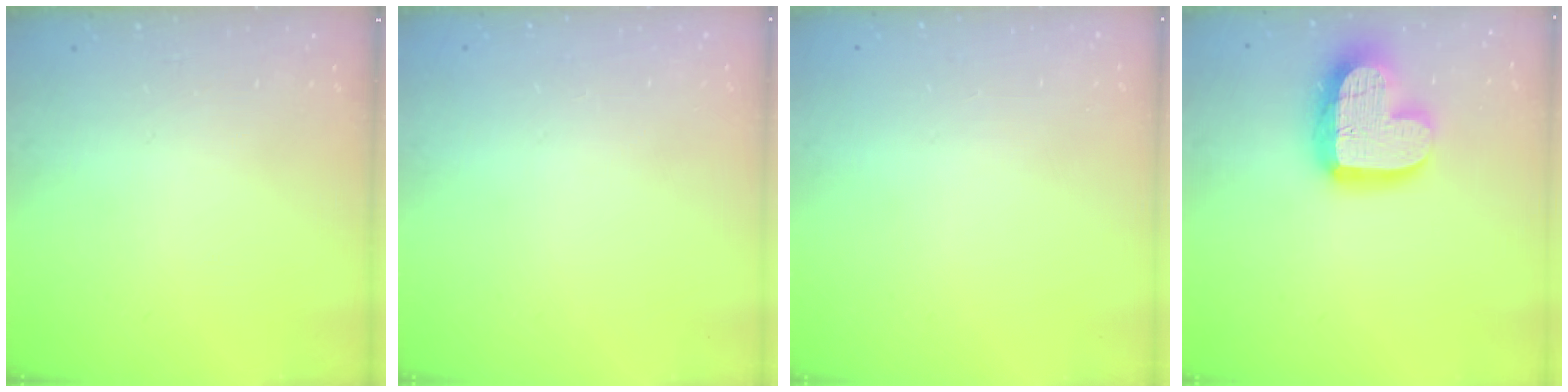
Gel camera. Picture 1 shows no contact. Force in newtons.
{"total": 0.0}
{"total": 0.5, "press": 0.5, "slide": 0.1}
{"total": 18.6, "press": 18.6, "slide": 1.4}